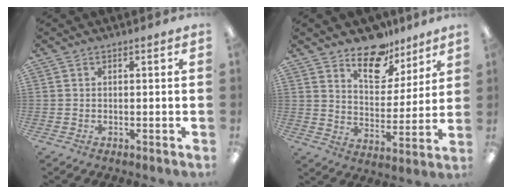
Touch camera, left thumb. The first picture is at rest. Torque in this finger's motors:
{"motor_torque": [1.55, 1.04, 0.96, -1.07, 0.03]}